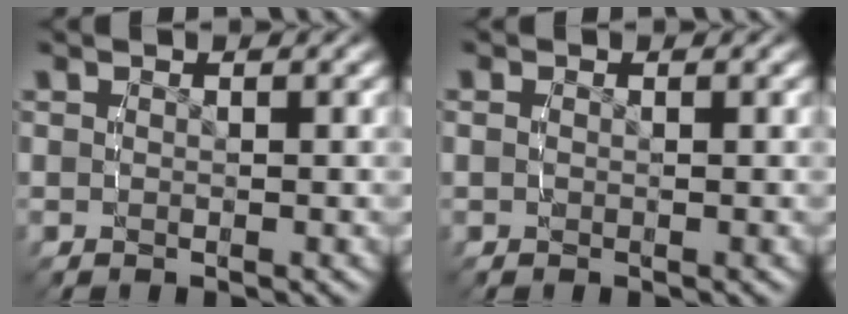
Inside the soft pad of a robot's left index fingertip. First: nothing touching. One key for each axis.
{"total": 0.7, "fx": -0.4, "fy": 0.5, "fz": 0.3, "tx": -0.014, "ty": -0.009, "tz": -0.004}